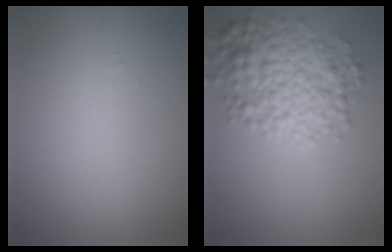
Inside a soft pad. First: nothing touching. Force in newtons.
{"total": 6.0, "press": 6.0, "slide": 0.0}